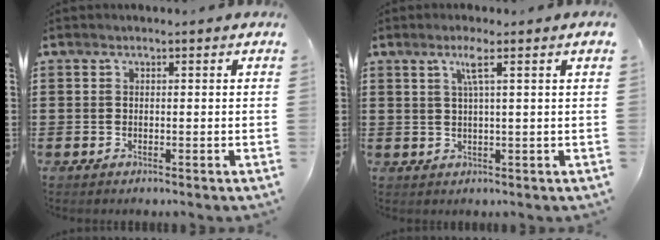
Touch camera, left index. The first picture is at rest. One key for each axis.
{"total": 3.3, "fx": 1.5, "fy": -0.4, "fz": 2.9, "tx": -0.057, "ty": -0.003, "tz": 0.023}